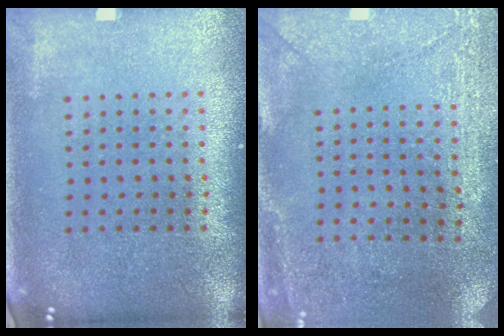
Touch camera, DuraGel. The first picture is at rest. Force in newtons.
{"total": 2.9, "press": 2.3, "slide": 1.8}